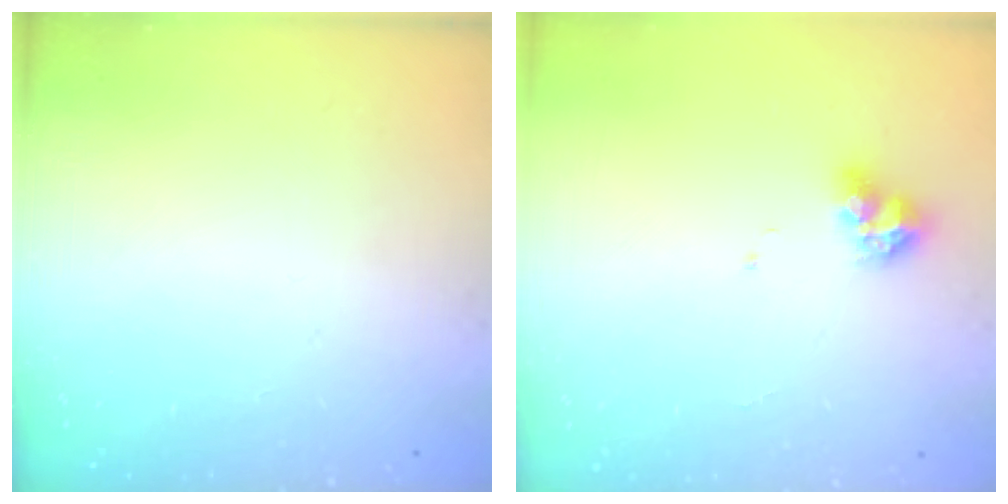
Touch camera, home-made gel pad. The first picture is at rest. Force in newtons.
{"total": 7.9, "press": 7.9, "slide": 0.4}